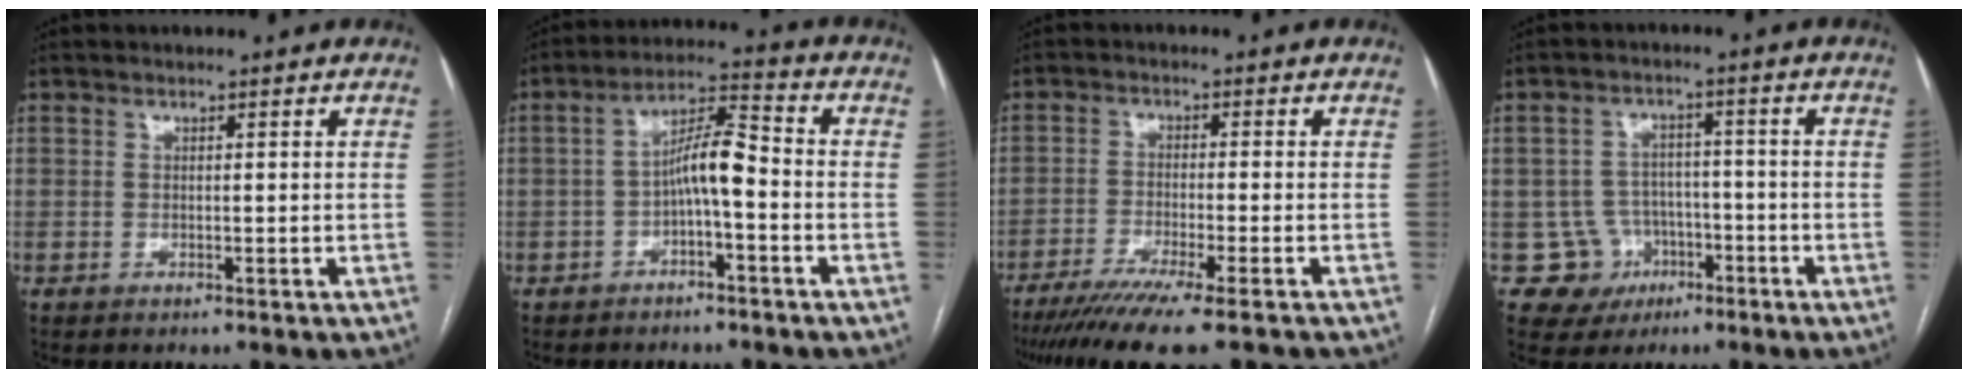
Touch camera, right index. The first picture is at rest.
{"total": 6.8, "force": [-1.6, 1.4, 6.4], "torque": [-0.116, 0.026, -0.030]}
{"total": 11.7, "force": [-9.2, 0.0, 7.2], "torque": [-0.104, -0.031, -0.145]}
{"total": 6.8, "force": [-2.5, 6.3, 0.2], "torque": [0.005, 0.014, -0.031]}